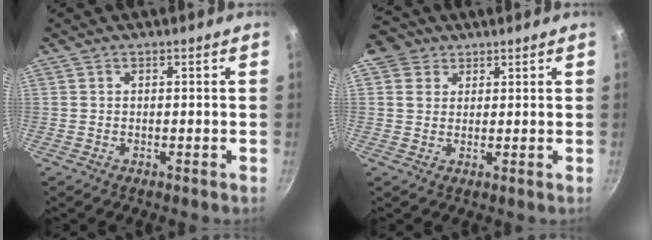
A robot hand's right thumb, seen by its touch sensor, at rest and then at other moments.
{"total": 5.7, "force": [2.7, 4.7, 1.7], "torque": [0.003, 0.002, 0.037]}